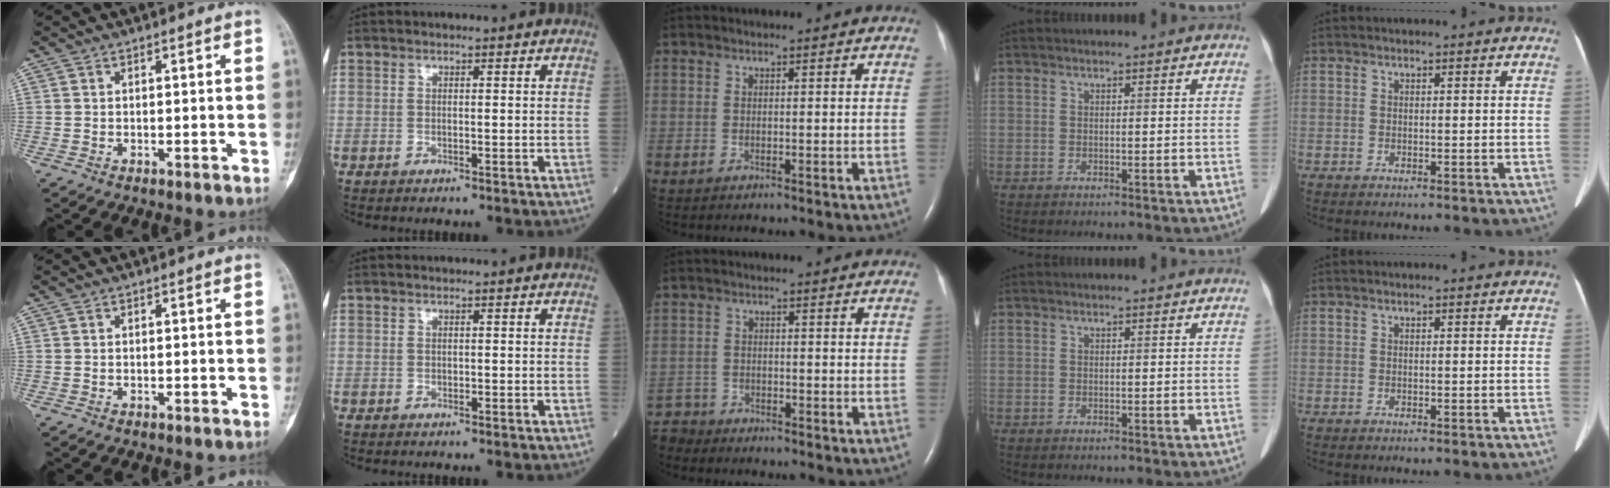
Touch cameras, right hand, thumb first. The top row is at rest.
{"middle": {"total": 3.3, "force": [-3.0, 0.7, -1.1], "torque": [0.018, -0.007, -0.061]}}